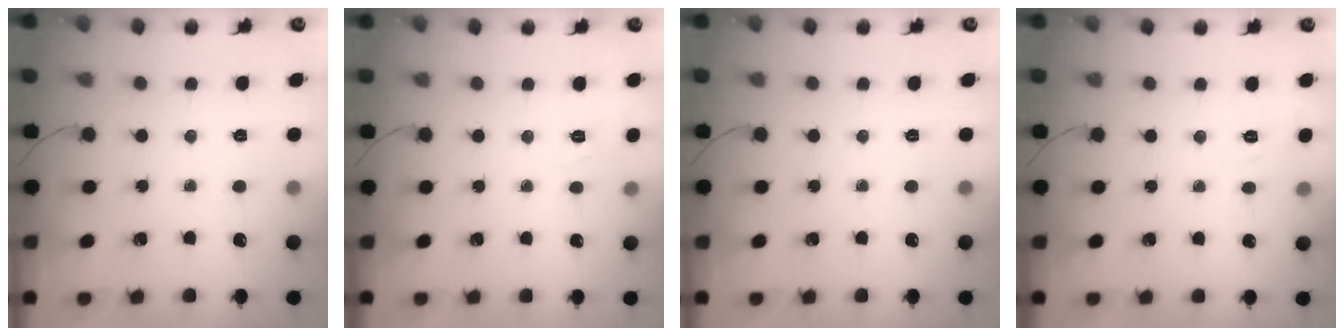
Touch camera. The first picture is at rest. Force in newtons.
{"total": 8.0, "press": 7.8, "slide": 1.9}
{"total": 0.0}
{"total": 2.5, "press": 1.0, "slide": 2.3}